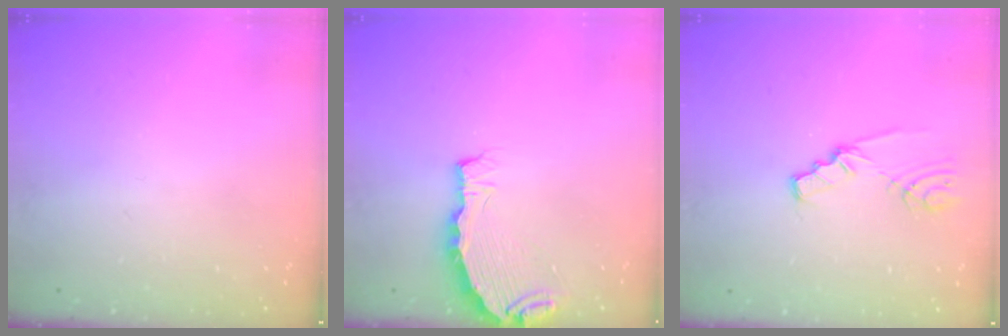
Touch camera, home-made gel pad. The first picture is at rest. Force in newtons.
{"total": 5.8, "press": 5.8, "slide": 0.1}
{"total": 2.5, "press": 2.5, "slide": 0.4}